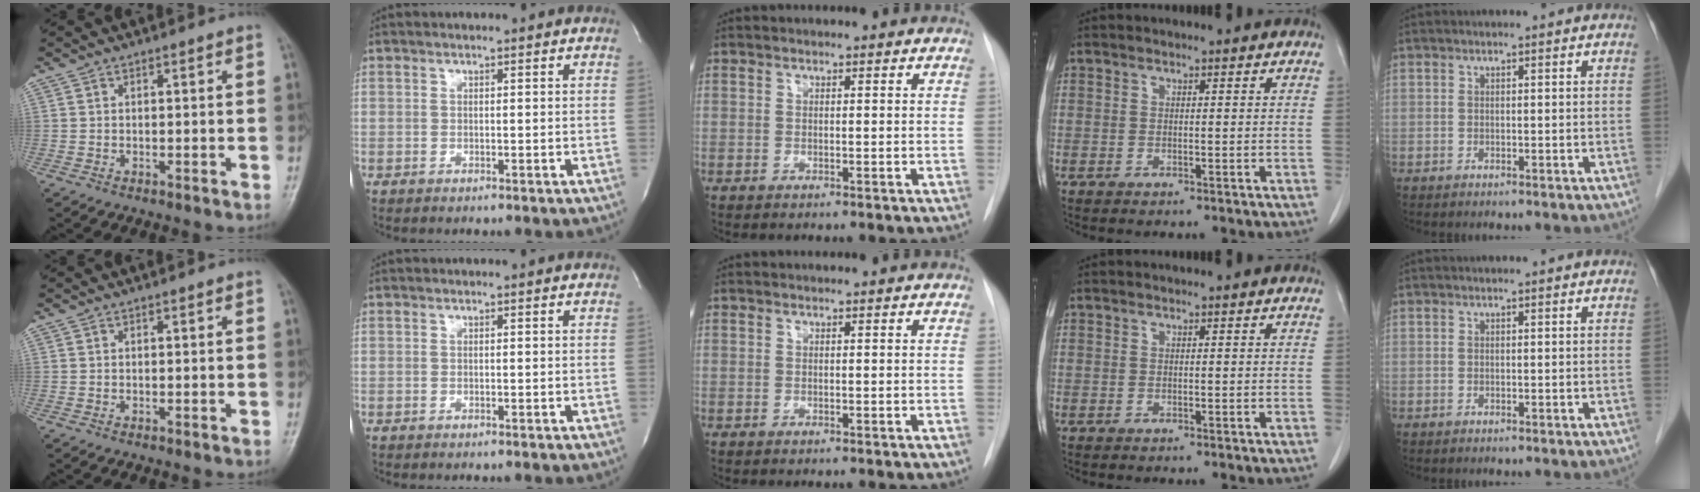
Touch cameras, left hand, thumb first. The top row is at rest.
{}